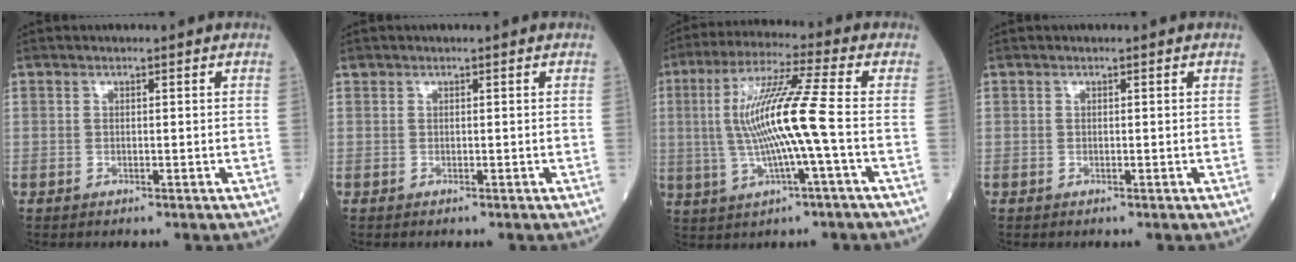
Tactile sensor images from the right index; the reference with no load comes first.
{"total": 0.0}
{"total": 12.5, "force": [-0.6, -0.6, 12.5], "torque": [-0.250, 0.010, -0.013]}
{"total": 0.0}